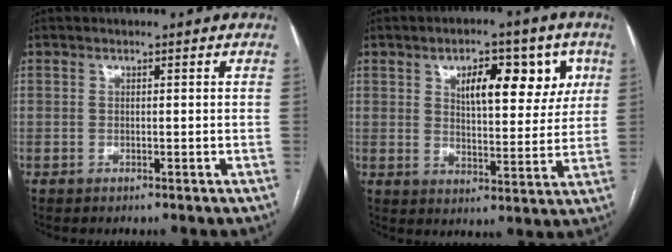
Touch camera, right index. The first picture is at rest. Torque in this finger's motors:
{"motor_torque": [0.65, 0.54, 0.21, 0.09]}